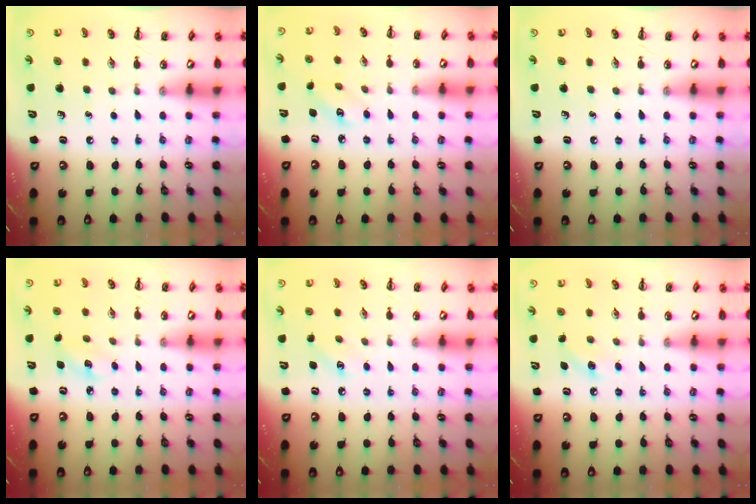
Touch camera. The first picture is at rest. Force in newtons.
{"total": 3.1, "press": 3.1, "slide": 0.5}
{"total": 0.0}
{"total": 4.5, "press": 4.4, "slide": 1.0}
{"total": 4.7, "press": 4.5, "slide": 1.2}
{"total": 7.1, "press": 6.9, "slide": 1.9}